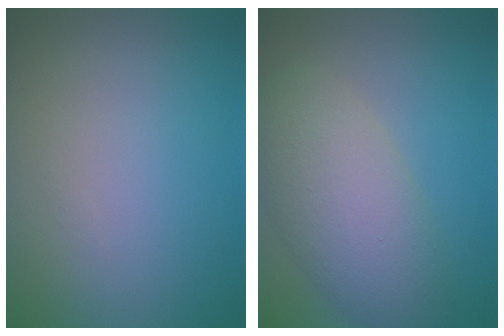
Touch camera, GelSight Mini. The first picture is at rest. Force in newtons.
{"total": 6.7, "press": 6.7, "slide": 0.4}